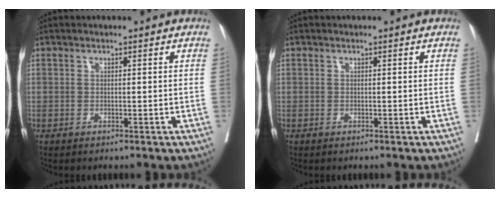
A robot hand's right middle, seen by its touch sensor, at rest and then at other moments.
{"total": 0.0}